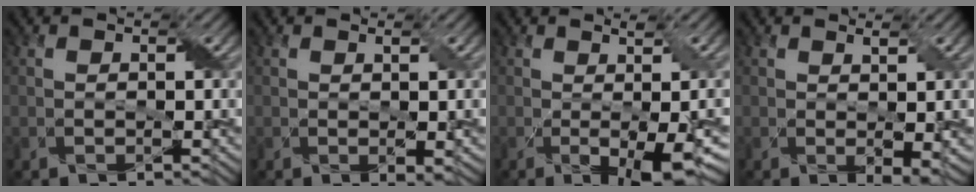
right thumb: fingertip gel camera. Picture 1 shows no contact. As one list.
[{"total": 1.5, "force": [0.3, 0.2, 1.5], "torque": [-0.027, -0.001, 0.007]}, {"total": 7.2, "force": [-1.1, 1.5, 6.9], "torque": [-0.102, -0.003, -0.011]}, {"total": 2.6, "force": [0.5, 0.4, 2.5], "torque": [-0.047, -0.004, 0.013]}]